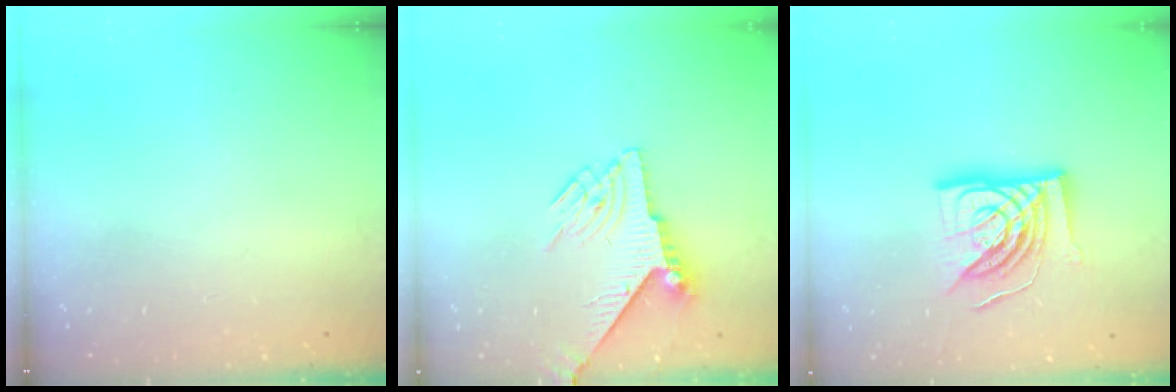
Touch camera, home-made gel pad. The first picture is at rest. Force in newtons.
{"total": 6.7, "press": 6.6, "slide": 1.0}
{"total": 15.9, "press": 15.8, "slide": 1.9}